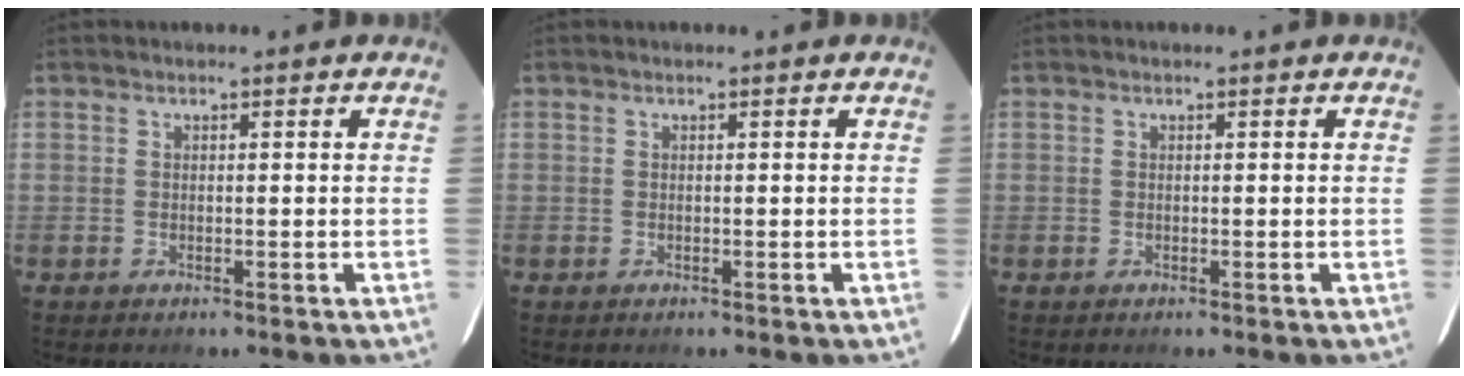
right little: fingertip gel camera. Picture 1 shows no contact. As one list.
[{"total": 0.0}, {"total": 0.0}]